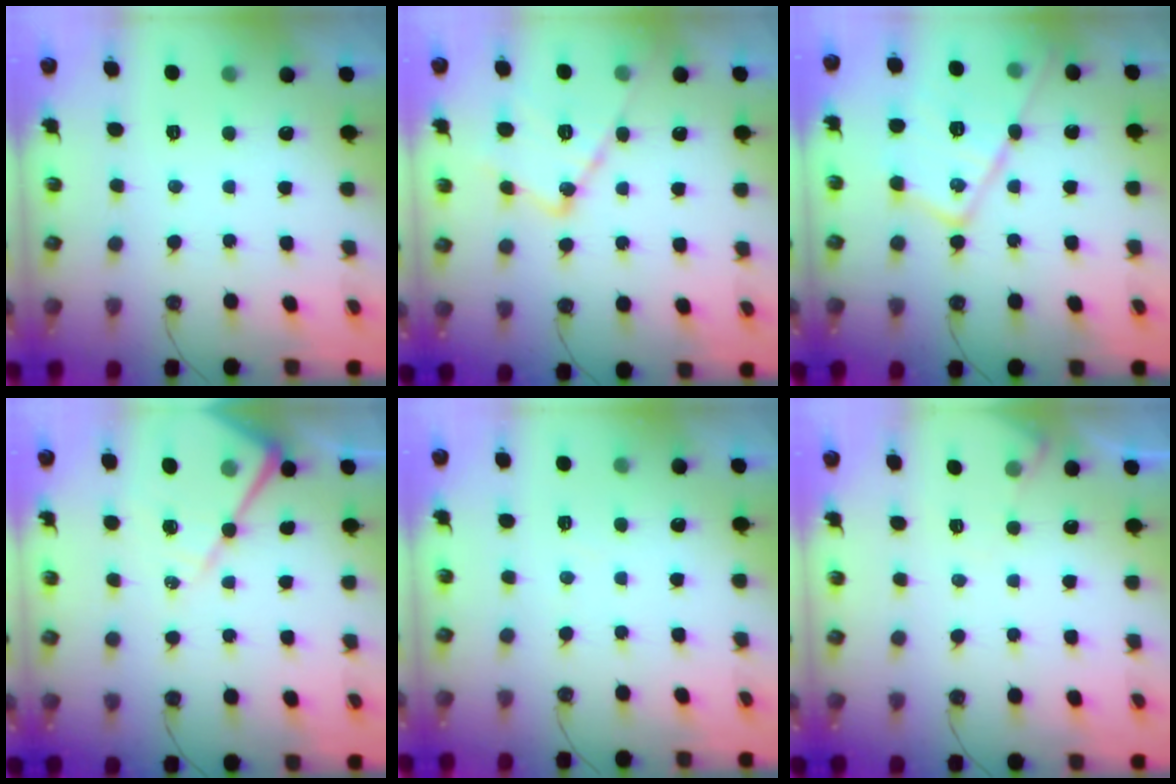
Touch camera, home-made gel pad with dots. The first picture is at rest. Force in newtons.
{"total": 15.4, "press": 15.3, "slide": 1.2}
{"total": 18.7, "press": 18.6, "slide": 1.6}
{"total": 14.5, "press": 14.4, "slide": 1.4}
{"total": 2.8, "press": 2.7, "slide": 0.5}
{"total": 4.3, "press": 4.3, "slide": 0.7}